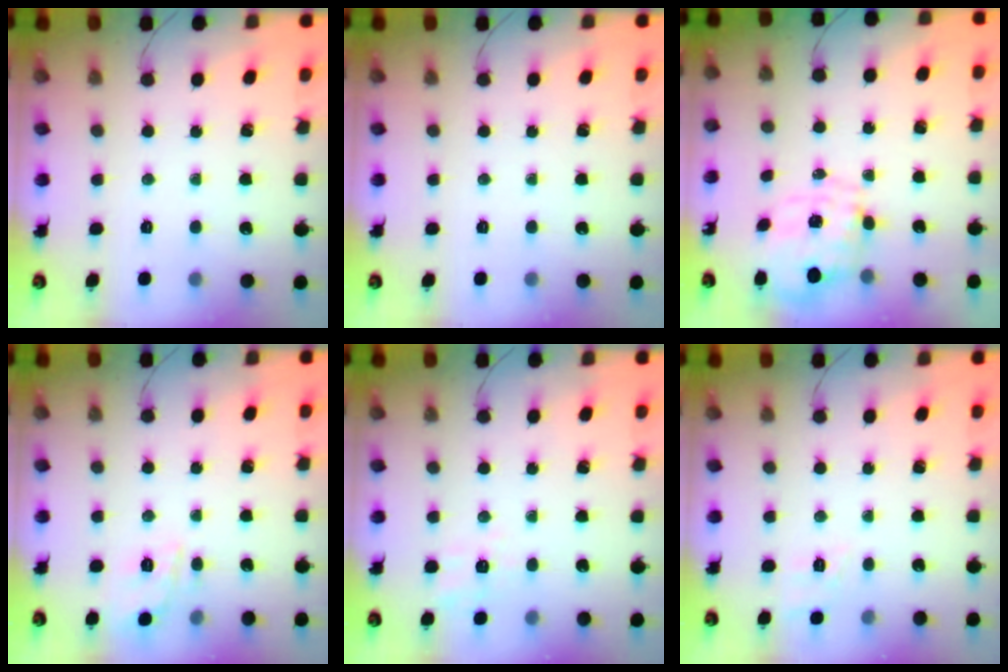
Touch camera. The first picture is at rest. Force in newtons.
{"total": 0.0}
{"total": 2.0, "press": 1.7, "slide": 1.1}
{"total": 11.6, "press": 11.6, "slide": 1.0}
{"total": 2.4, "press": 1.0, "slide": 2.2}
{"total": 7.6, "press": 7.5, "slide": 1.4}